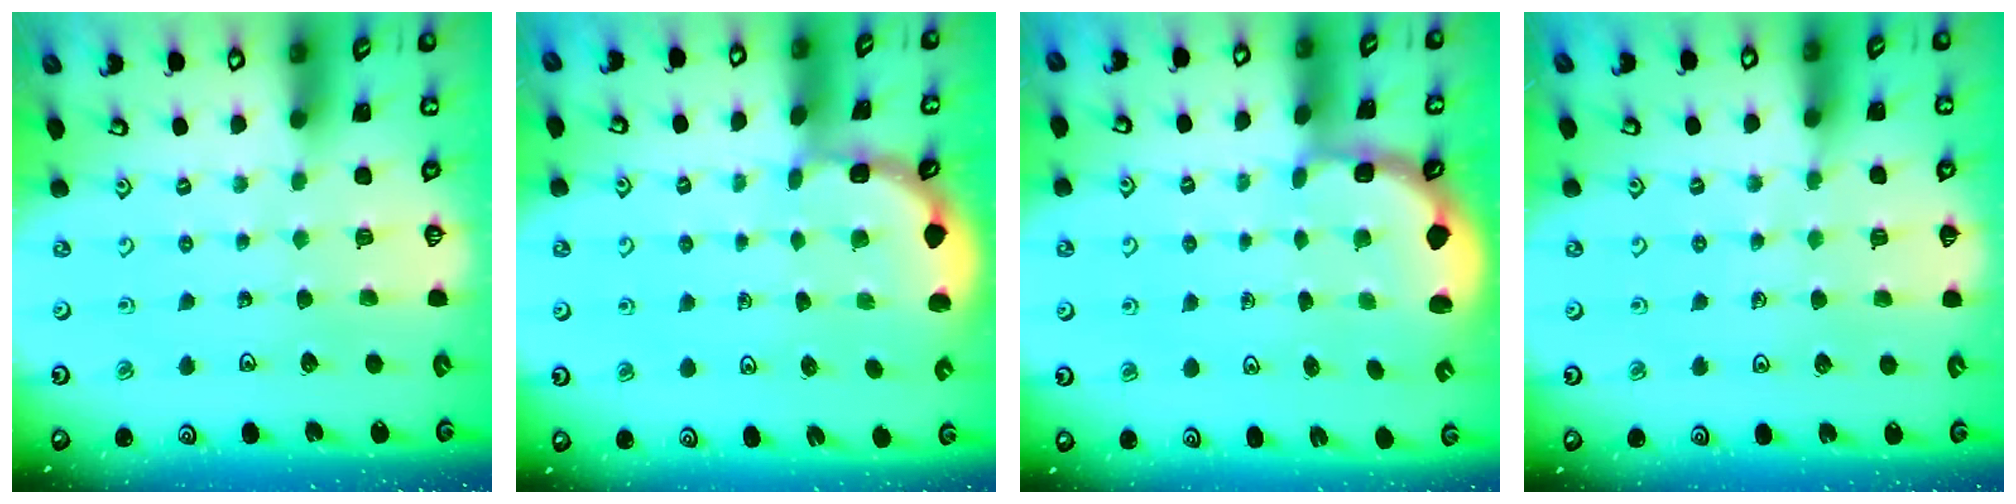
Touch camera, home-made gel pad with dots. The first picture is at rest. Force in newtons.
{"total": 1.6, "press": 1.6, "slide": 0.2}
{"total": 2.5, "press": 2.2, "slide": 1.2}
{"total": 5.1, "press": 5.0, "slide": 1.2}